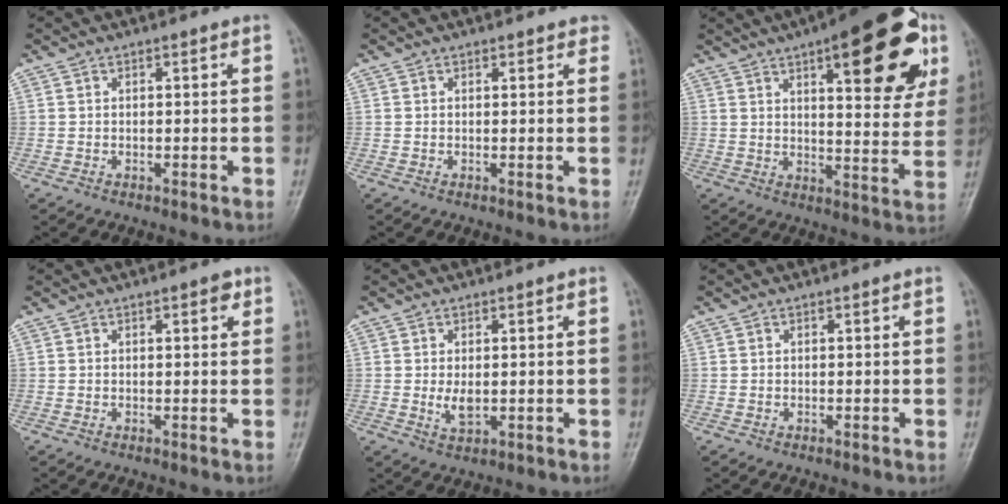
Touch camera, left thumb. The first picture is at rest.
{"total": 1.3, "force": [0.9, 0.8, 0.5], "torque": [0.009, -0.003, 0.004]}
{"total": 23.0, "force": [10.6, 8.1, 18.8], "torque": [-0.216, -0.020, 0.142]}
{"total": 2.1, "force": [1.0, 0.8, 1.6], "torque": [-0.015, -0.001, 0.010]}
{"total": 3.5, "force": [0.1, 1.9, 2.9], "torque": [-0.048, -0.006, 0.007]}
{"total": 0.0}